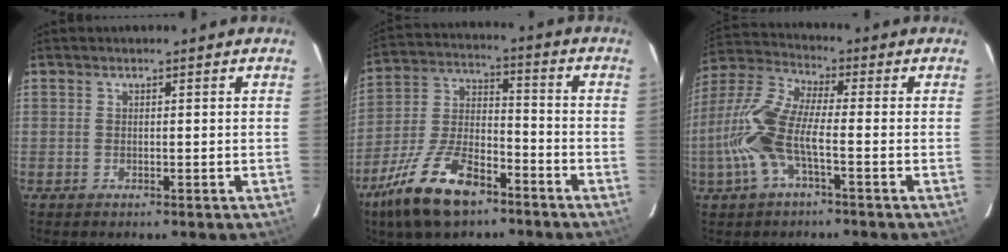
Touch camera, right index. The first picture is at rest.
{"total": 16.7, "force": [-10.8, 7.0, 10.7], "torque": [-0.233, -0.007, -0.197]}
{"total": 12.1, "force": [-3.3, 3.3, 11.2], "torque": [-0.255, 0.003, -0.068]}